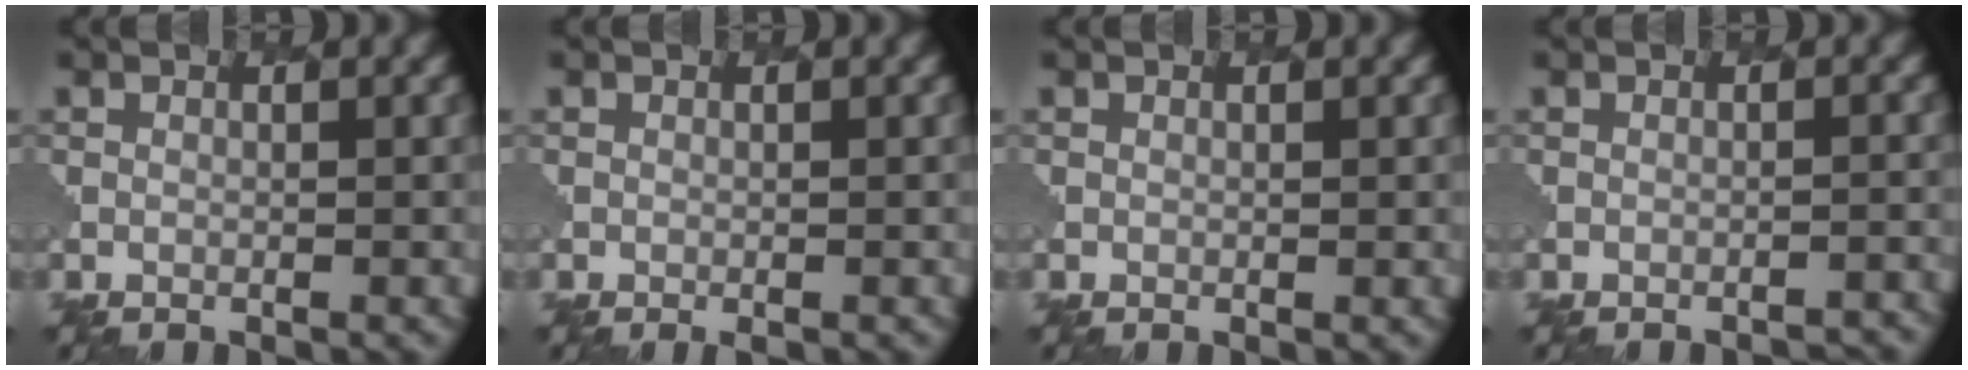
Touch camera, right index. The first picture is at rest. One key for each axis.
{"total": 0.8, "fx": -0.4, "fy": 0.3, "fz": 0.7, "tx": -0.007, "ty": -0.003, "tz": -0.004}
{"total": 0.5, "fx": 0.2, "fy": 0.3, "fz": 0.4, "tx": -0.005, "ty": -0.003, "tz": 0.003}
{"total": 2.4, "fx": -2.3, "fy": 0.4, "fz": 0.5, "tx": 0.003, "ty": 0.017, "tz": -0.029}